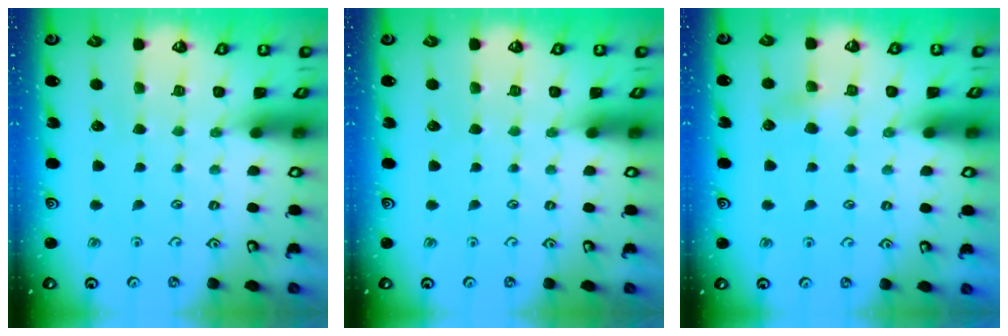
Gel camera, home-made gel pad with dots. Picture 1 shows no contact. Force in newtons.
{"total": 0.0}
{"total": 3.2, "press": 3.2, "slide": 0.4}